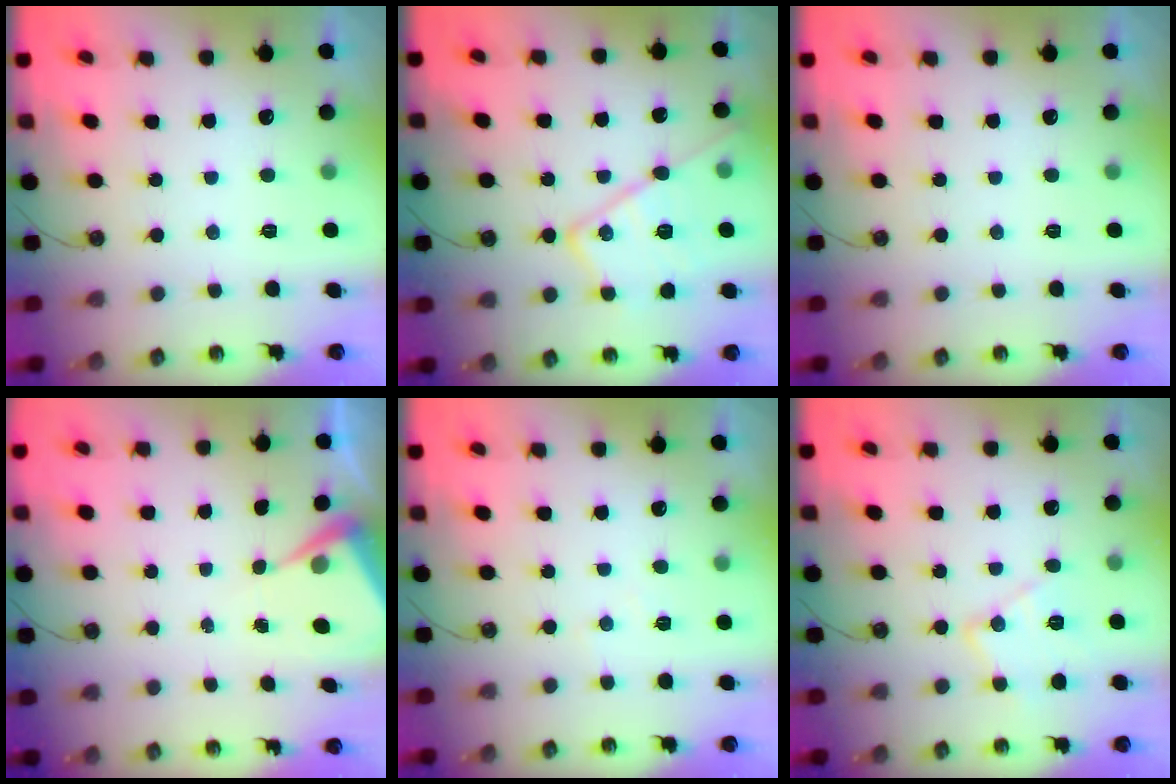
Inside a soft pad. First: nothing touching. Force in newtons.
{"total": 17.6, "press": 17.5, "slide": 1.5}
{"total": 0.0}
{"total": 6.0, "press": 5.9, "slide": 0.8}
{"total": 3.9, "press": 3.9, "slide": 0.6}
{"total": 11.7, "press": 11.7, "slide": 0.7}